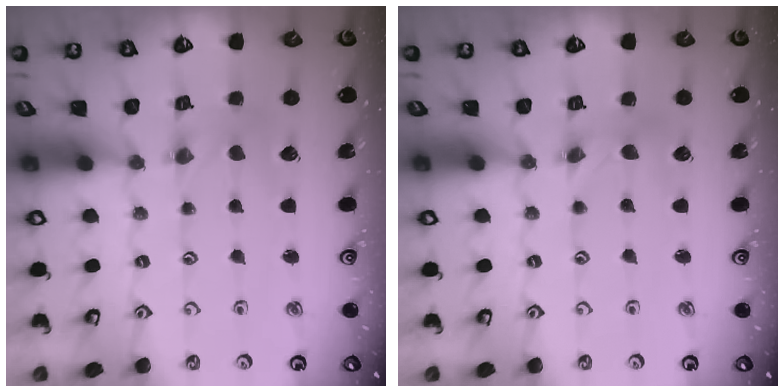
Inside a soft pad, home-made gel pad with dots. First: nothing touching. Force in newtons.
{"total": 2.7, "press": 2.7, "slide": 0.3}